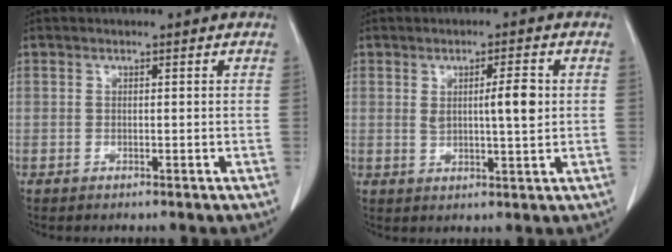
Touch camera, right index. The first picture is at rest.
{"total": 5.1, "force": [1.1, 0.8, 4.9], "torque": [-0.076, -0.002, 0.018]}